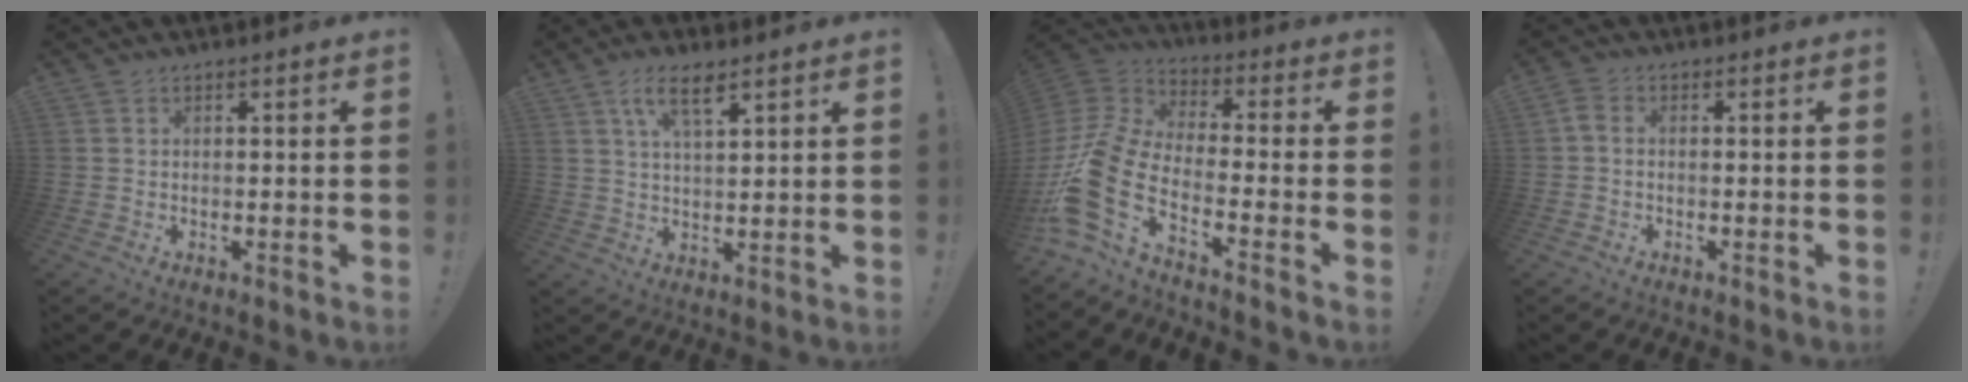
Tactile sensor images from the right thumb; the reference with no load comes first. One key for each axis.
{"total": 7.7, "fx": 4.3, "fy": 2.5, "fz": 5.9, "tx": -0.104, "ty": -0.012, "tz": 0.073}
{"total": 15.2, "fx": -6.5, "fy": 8.5, "fz": 10.8, "tx": -0.253, "ty": 0.014, "tz": -0.110}
{"total": 2.0, "fx": -0.1, "fy": 1.2, "fz": 1.6, "tx": -0.034, "ty": 0.007, "tz": 0.000}